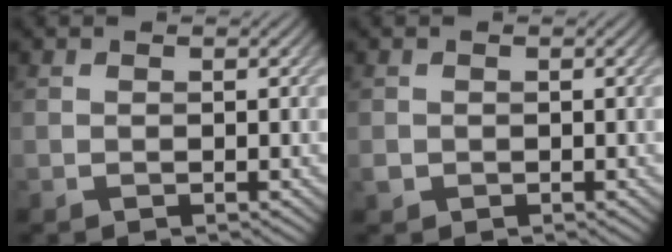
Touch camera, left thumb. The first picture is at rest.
{"total": 0.7, "force": [-0.3, 0.7, 0.2], "torque": [-0.003, -0.002, -0.009]}